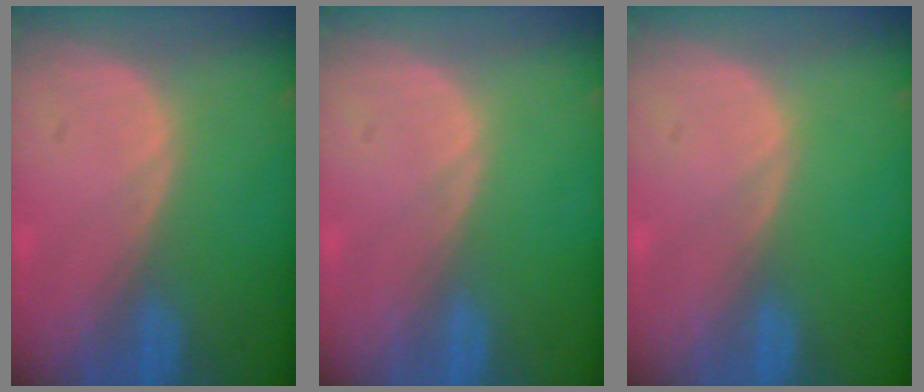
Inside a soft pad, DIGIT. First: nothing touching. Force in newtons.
{"total": 0.0}
{"total": 0.0}